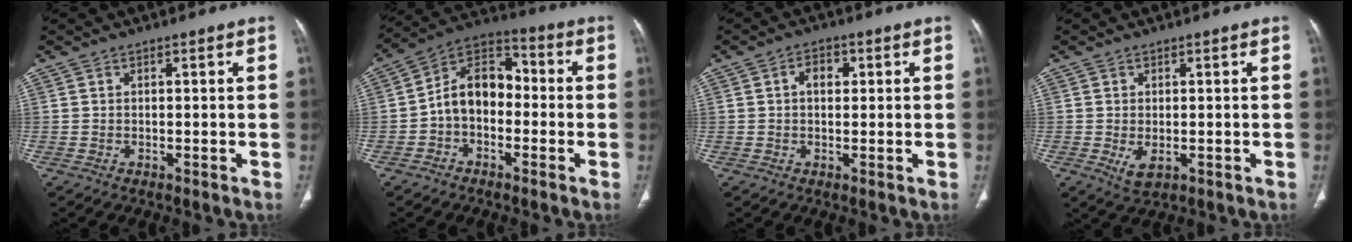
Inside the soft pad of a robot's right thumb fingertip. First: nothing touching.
{"total": 11.1, "force": [-1.6, 7.7, 7.8], "torque": [-0.104, 0.044, -0.045]}
{"total": 3.5, "force": [0.7, 2.4, 2.4], "torque": [-0.028, 0.009, 0.010]}
{"total": 3.2, "force": [-0.7, 1.8, 2.6], "torque": [-0.047, -0.007, 0.000]}